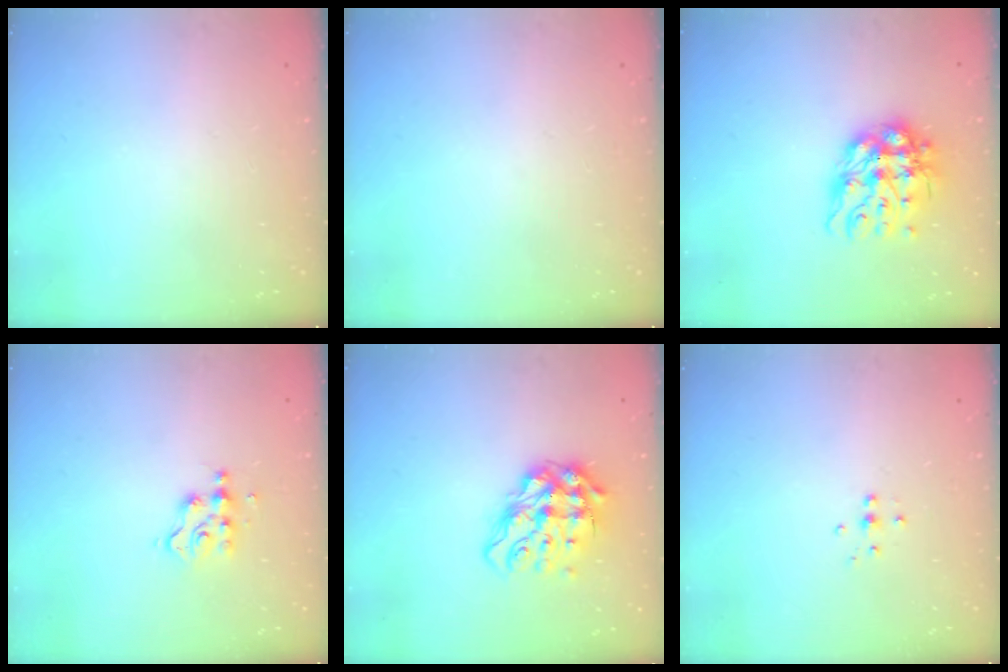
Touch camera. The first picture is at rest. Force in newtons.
{"total": 0.0}
{"total": 12.3, "press": 12.2, "slide": 1.0}
{"total": 4.8, "press": 4.7, "slide": 0.4}
{"total": 13.8, "press": 13.7, "slide": 1.7}
{"total": 3.6, "press": 3.5, "slide": 0.3}